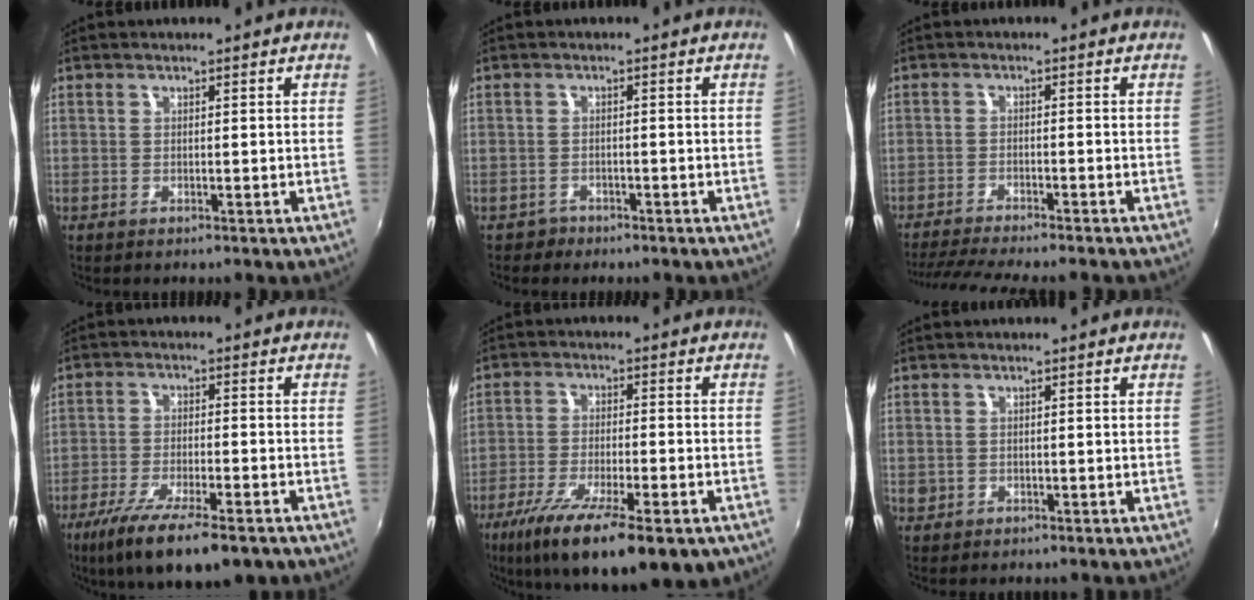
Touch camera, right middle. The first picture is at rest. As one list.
[{"total": 2.1, "force": [-1.5, 1.5, 0.1], "torque": [-0.008, 0.001, -0.024]}, {"total": 9.3, "force": [-8.4, -0.1, 4.0], "torque": [-0.099, -0.020, -0.136]}, {"total": 14.8, "force": [-9.9, 3.7, 10.3], "torque": [-0.204, -0.049, -0.164]}, {"total": 18.0, "force": [-10.9, 4.8, 13.5], "torque": [-0.248, -0.056, -0.175]}, {"total": 1.1, "force": [-0.1, 1.1, 0.3], "torque": [-0.004, -0.002, -0.001]}]